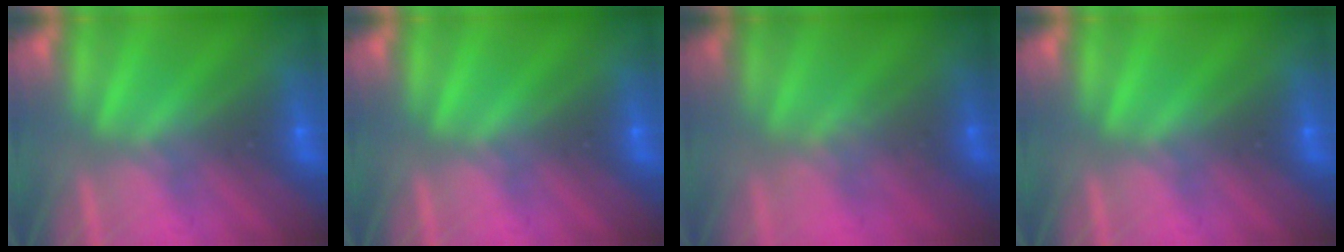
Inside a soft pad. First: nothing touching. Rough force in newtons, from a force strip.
{"total": 0.0}
{"total": 1.5}
{"total": 0.0}